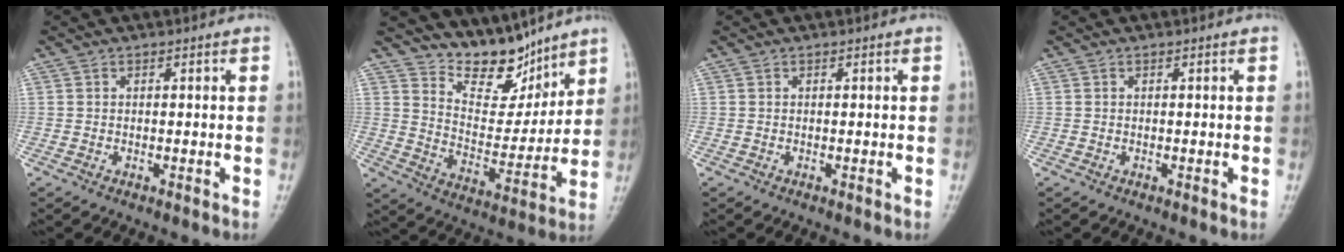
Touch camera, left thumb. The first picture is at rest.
{"total": 12.0, "force": [10.1, 5.2, 3.9], "torque": [-0.027, -0.073, 0.181]}
{"total": 0.0}
{"total": 0.0}